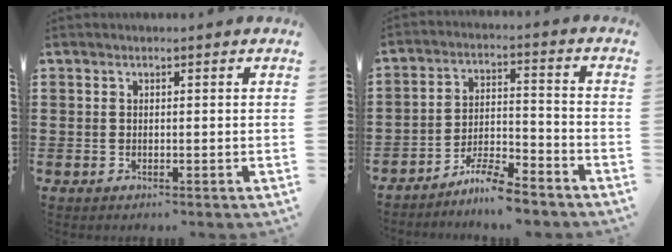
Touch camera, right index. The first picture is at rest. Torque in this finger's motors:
{"motor_torque": [0.09, 0.07, 0.32, 0.03]}